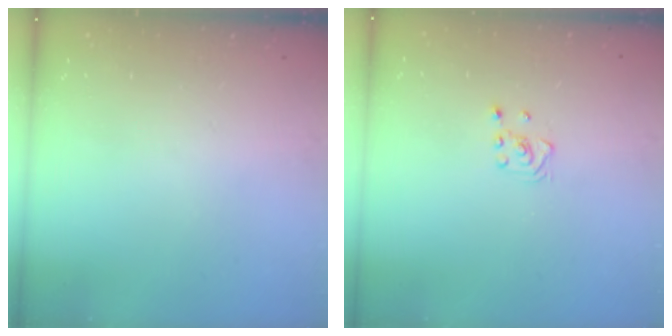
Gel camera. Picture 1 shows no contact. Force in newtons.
{"total": 2.8, "press": 2.6, "slide": 1.0}